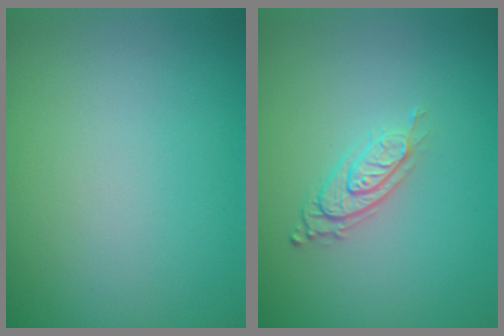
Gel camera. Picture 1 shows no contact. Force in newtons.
{"total": 2.9, "press": 1.9, "slide": 2.2}